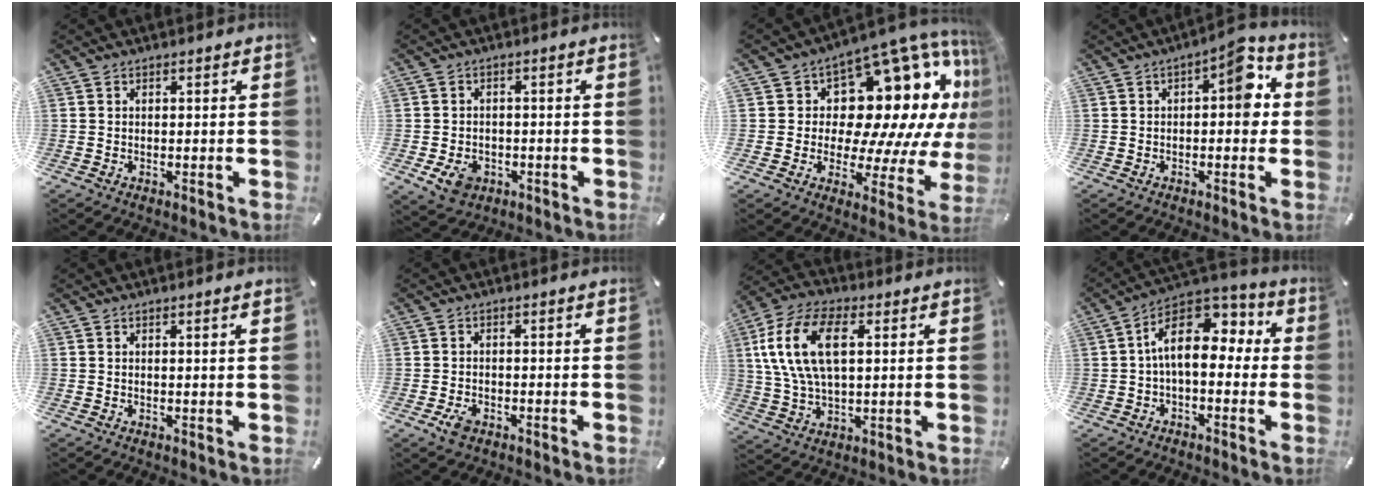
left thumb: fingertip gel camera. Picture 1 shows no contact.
{"total": 5.4, "force": [-2.2, 4.2, 2.6], "torque": [-0.052, 0.005, -0.041]}
{"total": 21.1, "force": [7.6, 13.2, 14.6], "torque": [-0.195, -0.077, 0.142]}
{"total": 9.1, "force": [1.3, 4.2, 7.9], "torque": [-0.094, -0.006, 0.011]}
{"total": 1.0, "force": [0.3, -0.1, 0.9], "torque": [-0.017, -0.001, 0.005]}
{"total": 2.8, "force": [-1.5, 1.8, 1.5], "torque": [-0.041, 0.003, -0.032]}
{"total": 14.7, "force": [4.0, 8.0, 11.6], "torque": [-0.271, 0.002, 0.066]}
{"total": 13.9, "force": [1.9, 8.0, 11.2], "torque": [-0.193, -0.009, 0.031]}